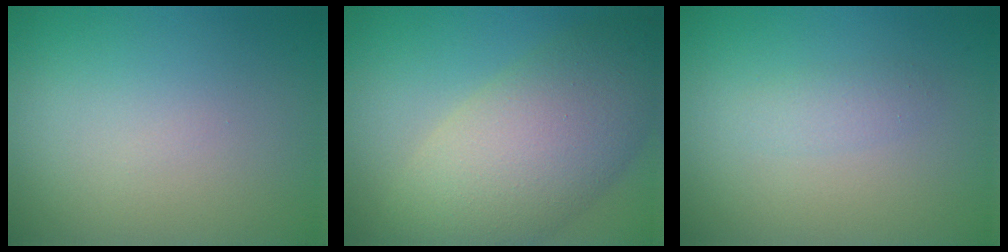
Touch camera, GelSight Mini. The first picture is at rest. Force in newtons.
{"total": 10.1, "press": 10.1, "slide": 0.9}
{"total": 1.2, "press": 1.2, "slide": 0.1}